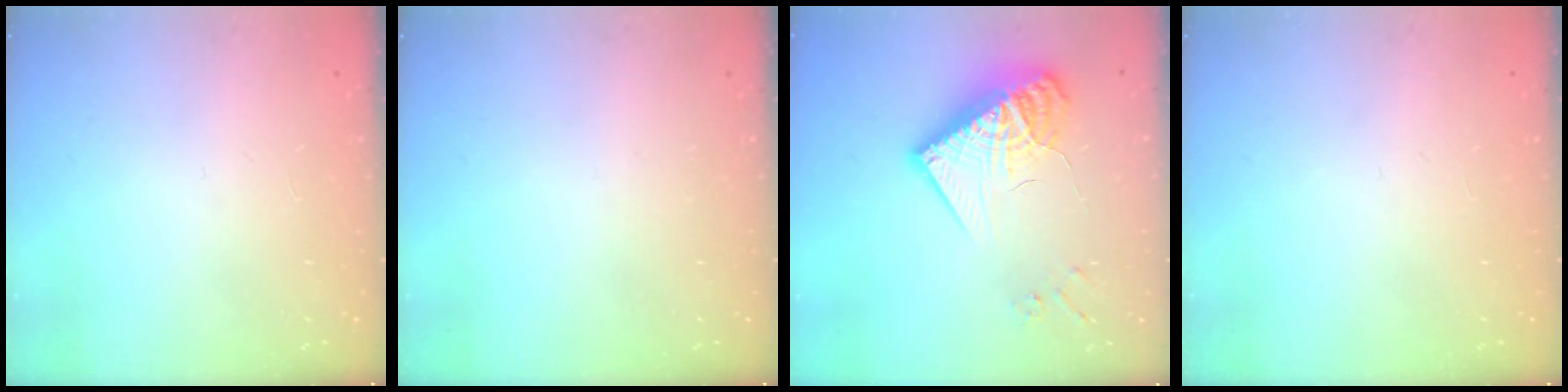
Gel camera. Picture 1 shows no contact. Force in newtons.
{"total": 0.0}
{"total": 16.5, "press": 16.4, "slide": 1.4}
{"total": 0.0}